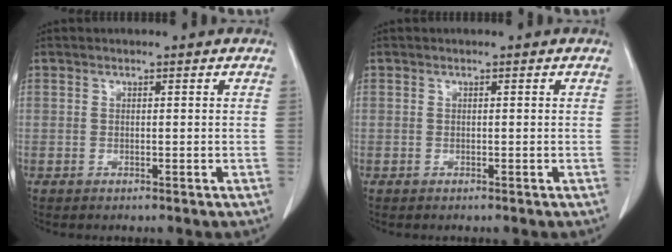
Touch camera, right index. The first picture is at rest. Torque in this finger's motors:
{"motor_torque": [-0.03, 0.02, 0.02, 0.00]}